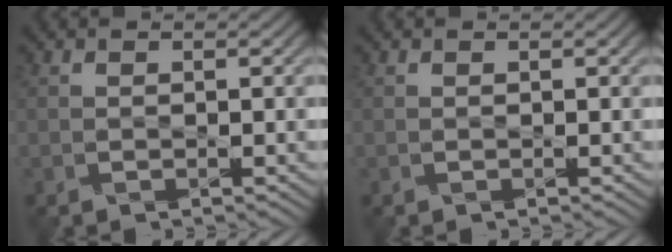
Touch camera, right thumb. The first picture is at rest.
{"total": 0.0}